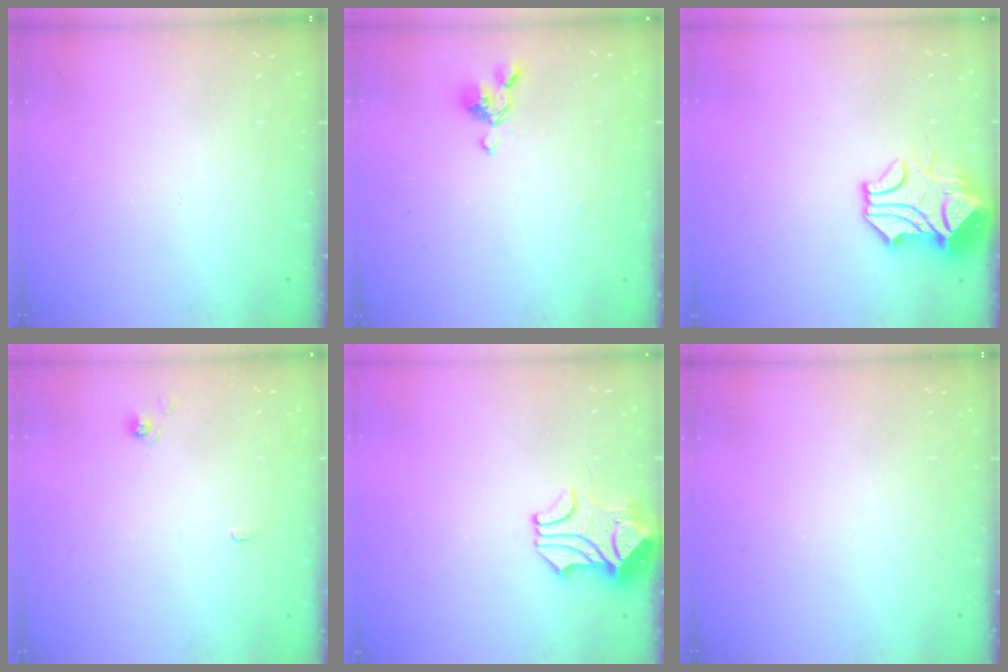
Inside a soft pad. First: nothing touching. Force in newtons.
{"total": 2.9, "press": 2.8, "slide": 0.8}
{"total": 7.9, "press": 7.7, "slide": 1.7}
{"total": 1.7, "press": 1.7, "slide": 0.3}
{"total": 2.4, "press": 2.0, "slide": 1.2}
{"total": 0.0}